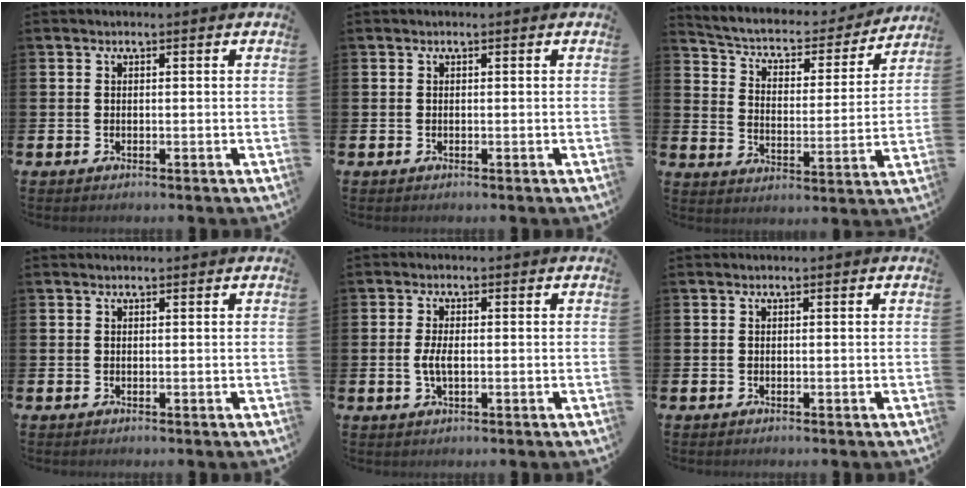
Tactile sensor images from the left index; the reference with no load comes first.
{"total": 0.0}
{"total": 5.3, "force": [4.7, 2.0, 1.5], "torque": [-0.063, -0.036, 0.073]}
{"total": 0.0}
{"total": 2.8, "force": [-0.2, 1.1, 2.5], "torque": [-0.054, 0.000, -0.008]}
{"total": 0.0}